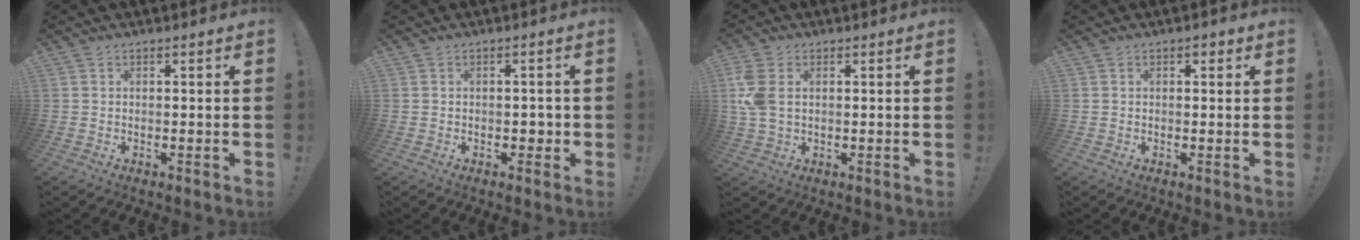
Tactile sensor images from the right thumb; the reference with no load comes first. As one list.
[{"total": 2.5, "force": [-0.7, 1.9, 1.4], "torque": [-0.012, 0.005, -0.014]}, {"total": 7.0, "force": [1.6, 4.4, 5.1], "torque": [-0.114, -0.004, 0.029]}, {"total": 1.1, "force": [0.3, 0.8, 0.7], "torque": [-0.005, 0.001, 0.003]}]